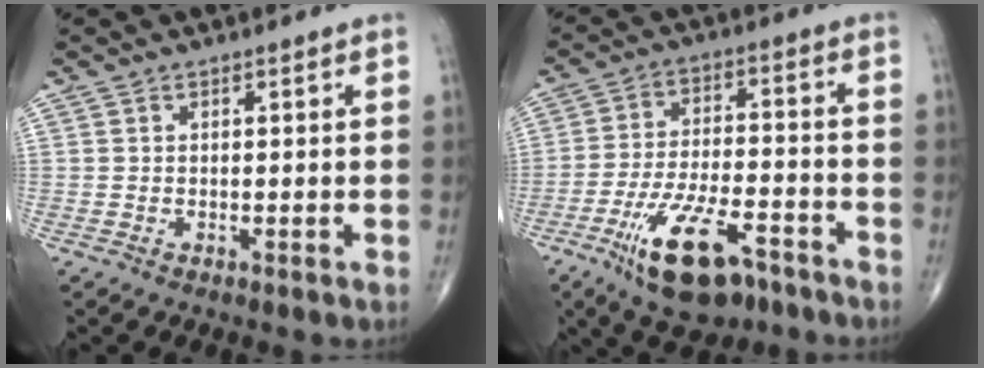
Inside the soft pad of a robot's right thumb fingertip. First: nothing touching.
{"total": 14.5, "force": [-8.7, 5.9, 10.0], "torque": [-0.161, 0.049, -0.143]}